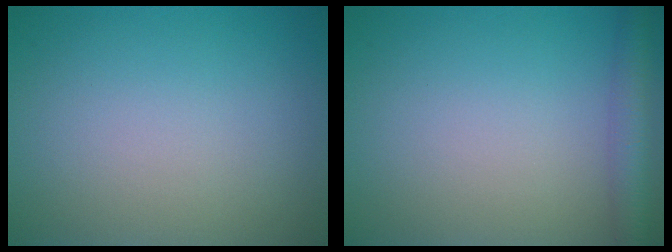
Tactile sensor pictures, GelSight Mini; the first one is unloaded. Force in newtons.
{"total": 3.4, "press": 3.3, "slide": 0.2}